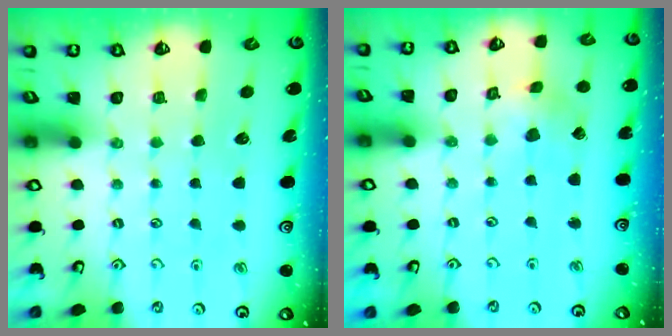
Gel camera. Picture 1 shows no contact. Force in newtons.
{"total": 2.3, "press": 2.3, "slide": 0.4}